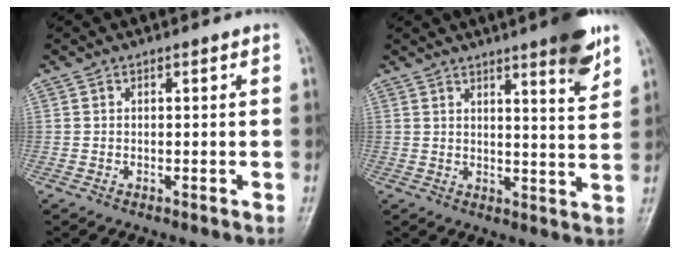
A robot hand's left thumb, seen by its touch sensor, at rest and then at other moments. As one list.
[{"total": 8.7, "force": [5.5, 1.0, 6.6], "torque": [-0.079, -0.033, 0.071]}]